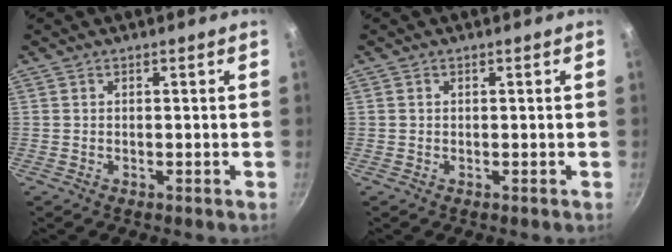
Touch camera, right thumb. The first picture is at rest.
{"total": 0.0}